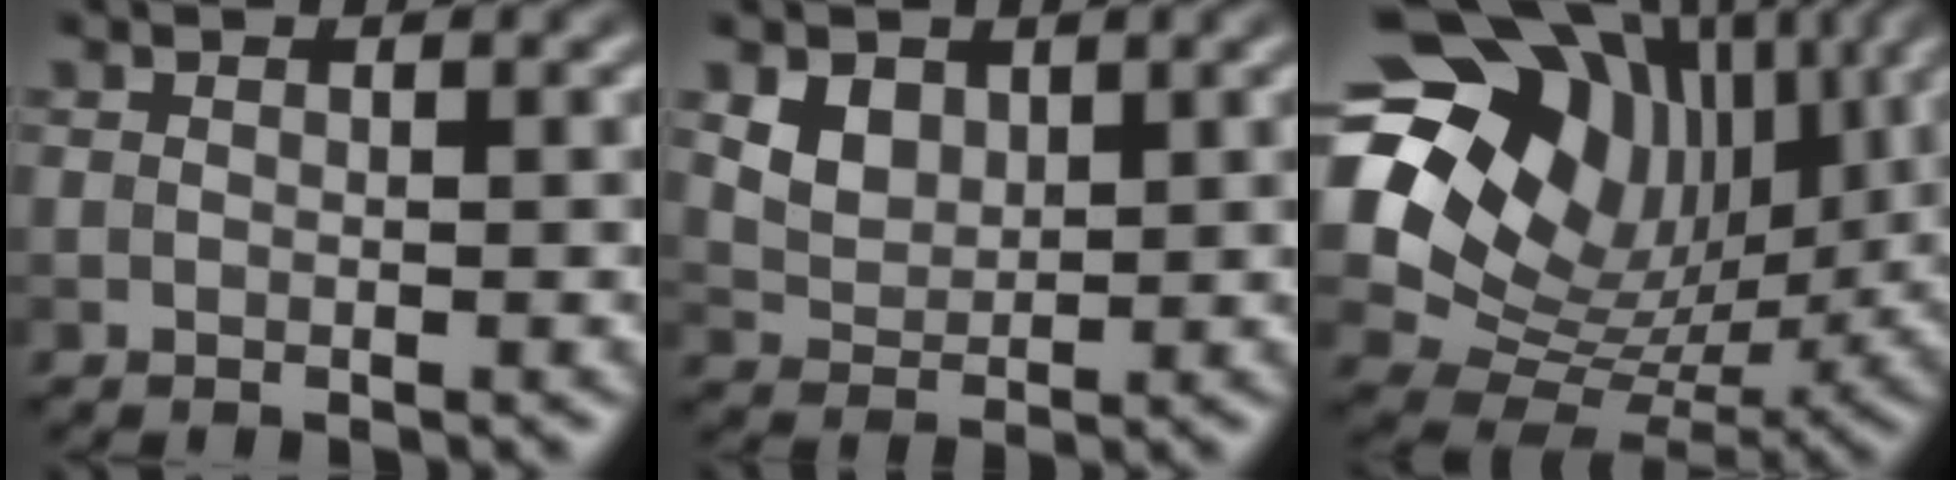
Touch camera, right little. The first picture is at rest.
{"total": 2.6, "force": [1.4, 1.9, 1.3], "torque": [-0.032, -0.010, 0.031]}
{"total": 16.9, "force": [5.0, 13.0, 9.4], "torque": [-0.198, 0.010, 0.098]}